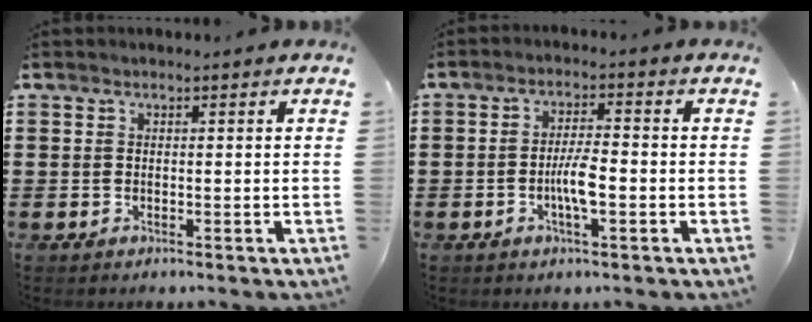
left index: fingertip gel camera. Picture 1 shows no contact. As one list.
[{"total": 4.9, "force": [-1.3, 1.1, 4.5], "torque": [-0.084, 0.005, -0.026]}]